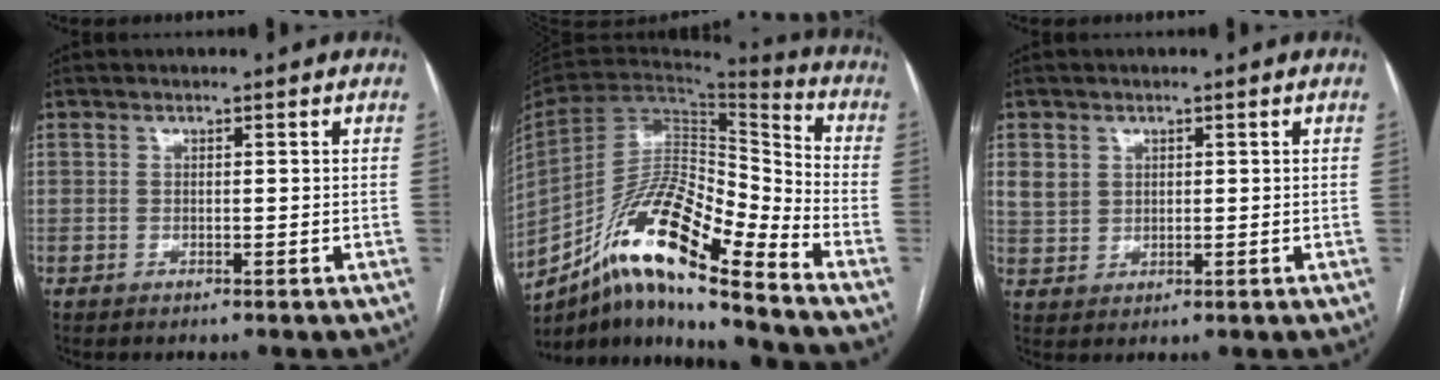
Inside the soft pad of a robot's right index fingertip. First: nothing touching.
{"total": 18.5, "force": [-12.9, 2.9, 12.9], "torque": [-0.250, 0.012, -0.233]}
{"total": 3.8, "force": [1.5, 3.2, 1.2], "torque": [-0.025, 0.007, 0.038]}